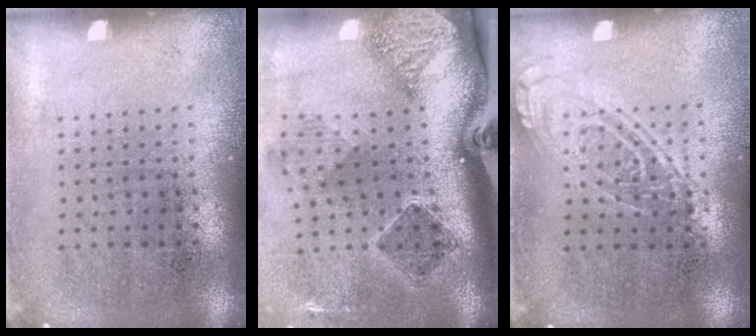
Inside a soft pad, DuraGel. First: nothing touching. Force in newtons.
{"total": 2.7, "press": 1.8, "slide": 2.1}
{"total": 1.3, "press": 1.2, "slide": 0.6}